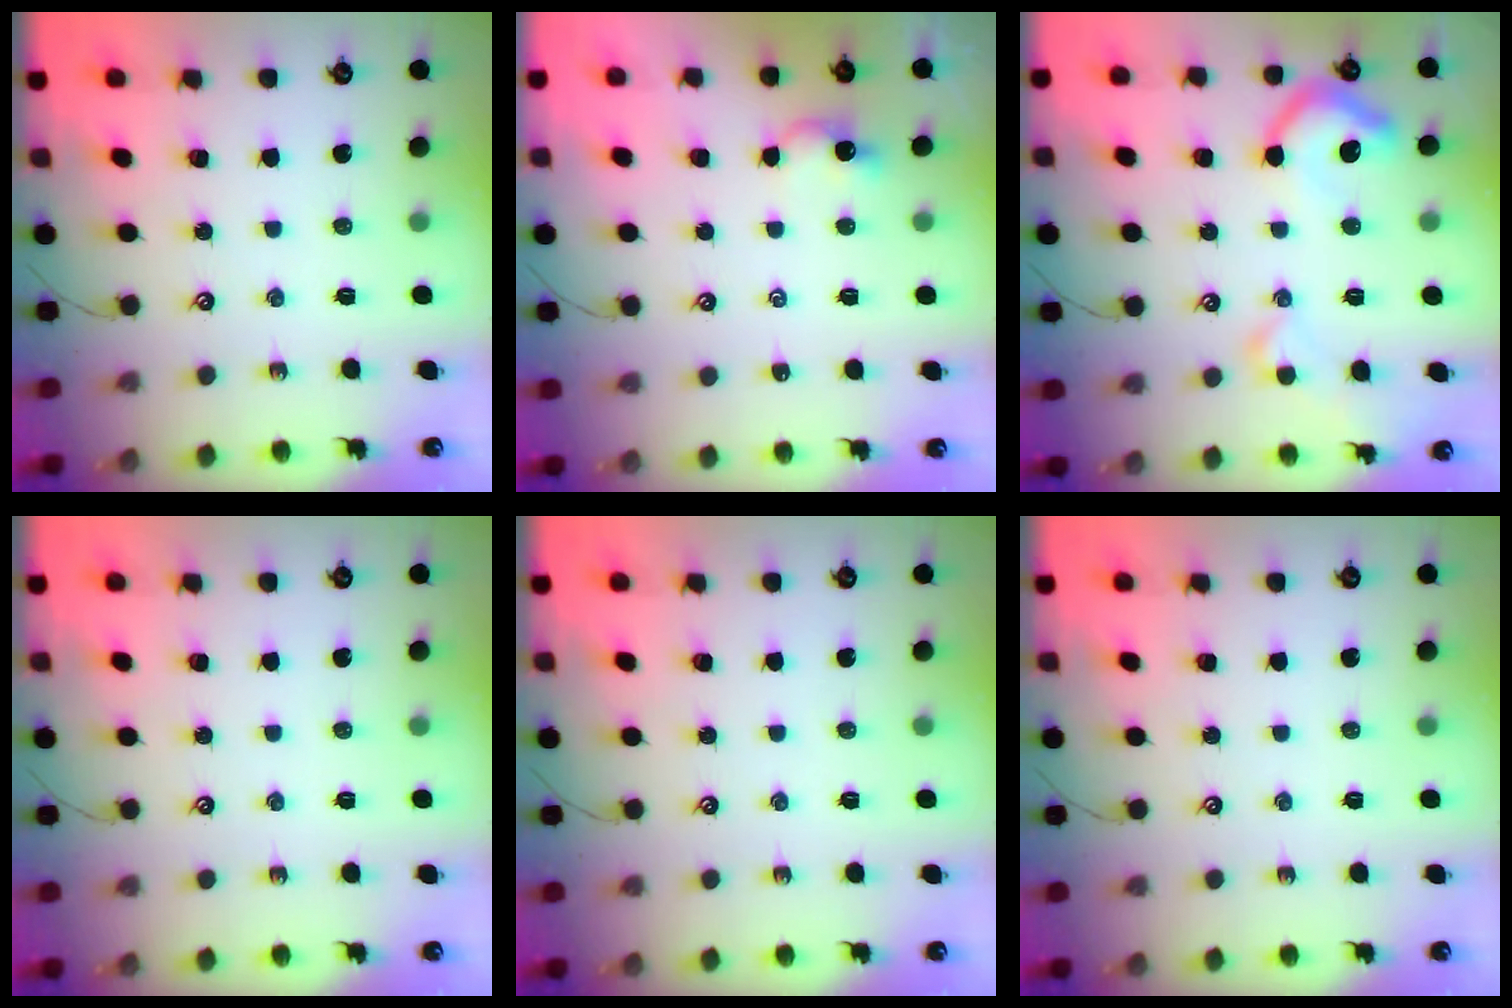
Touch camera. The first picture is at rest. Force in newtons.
{"total": 0.5, "press": 0.5, "slide": 0.2}
{"total": 9.3, "press": 9.2, "slide": 1.3}
{"total": 0.0}
{"total": 0.0}
{"total": 0.0}